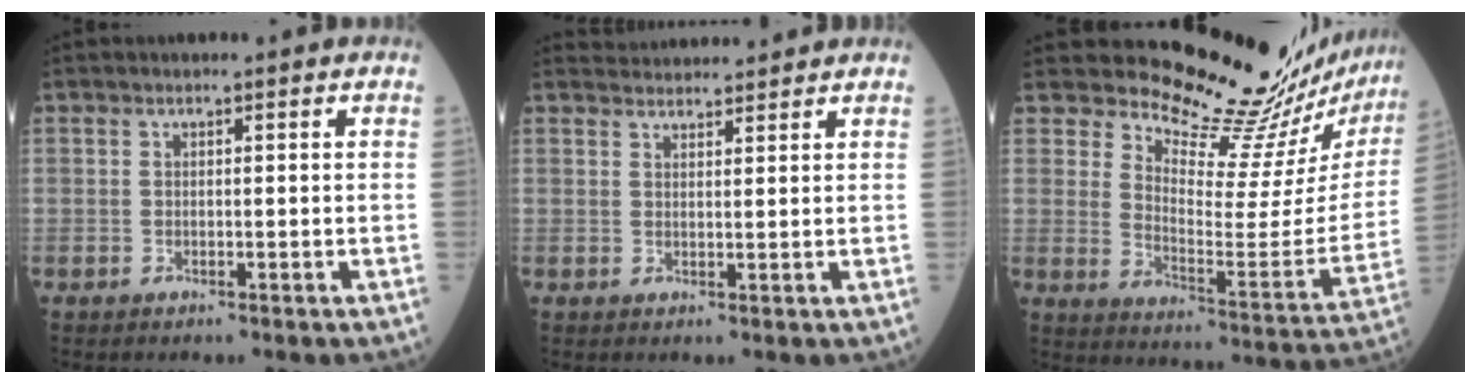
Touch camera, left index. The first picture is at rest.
{"total": 4.9, "force": [4.9, 0.4, 0.3], "torque": [-0.011, 0.030, 0.074]}
{"total": 19.1, "force": [18.4, 2.3, 4.9], "torque": [-0.075, -0.122, 0.228]}